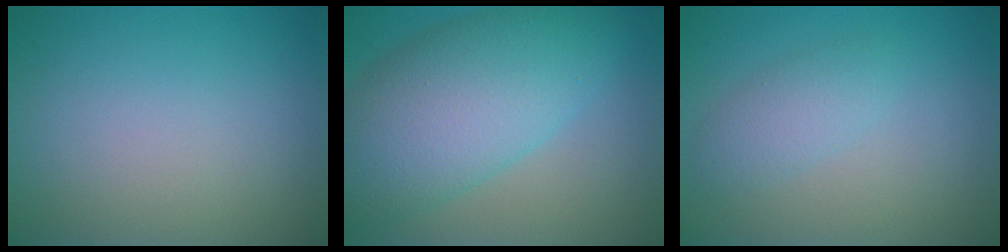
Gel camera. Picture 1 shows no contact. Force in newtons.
{"total": 9.4, "press": 9.4, "slide": 0.2}
{"total": 2.1, "press": 2.1, "slide": 0.1}